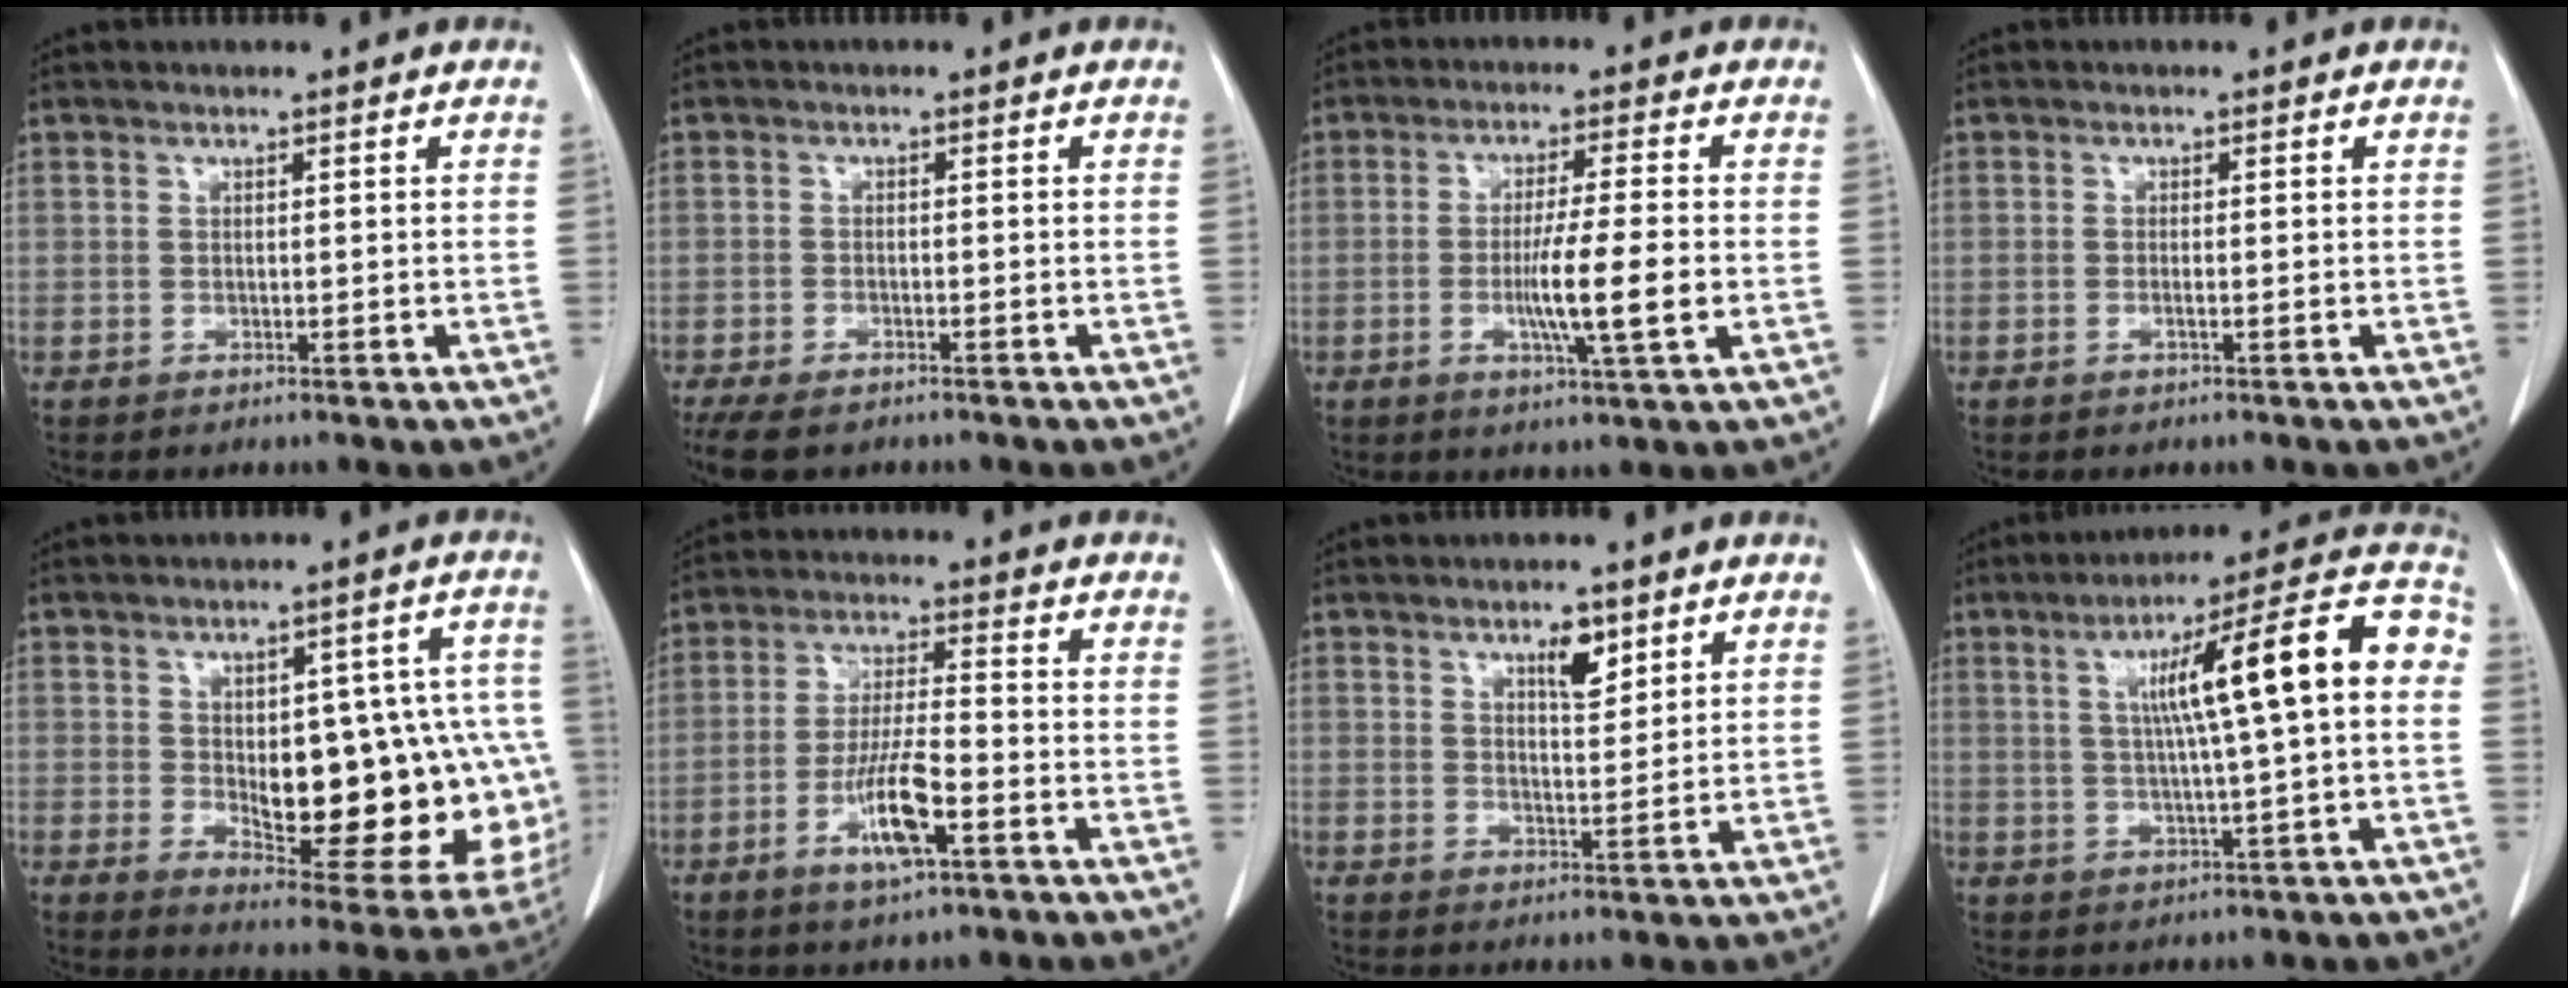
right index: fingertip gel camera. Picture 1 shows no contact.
{"total": 7.6, "force": [-5.7, 3.2, 3.9], "torque": [-0.076, -0.010, -0.088]}
{"total": 8.6, "force": [-1.7, -0.2, 8.5], "torque": [-0.145, -0.013, -0.031]}
{"total": 0.7, "force": [-0.3, 0.0, 0.7], "torque": [-0.015, 0.000, -0.005]}
{"total": 23.0, "force": [-1.7, 9.0, 21.1], "torque": [-0.200, 0.020, 0.012]}
{"total": 9.1, "force": [-3.9, 1.3, 8.1], "torque": [-0.157, -0.007, -0.070]}
{"total": 4.2, "force": [2.7, 1.4, 3.0], "torque": [-0.047, -0.003, 0.045]}
{"total": 15.8, "force": [2.3, 1.0, 15.6], "torque": [-0.222, 0.034, 0.030]}